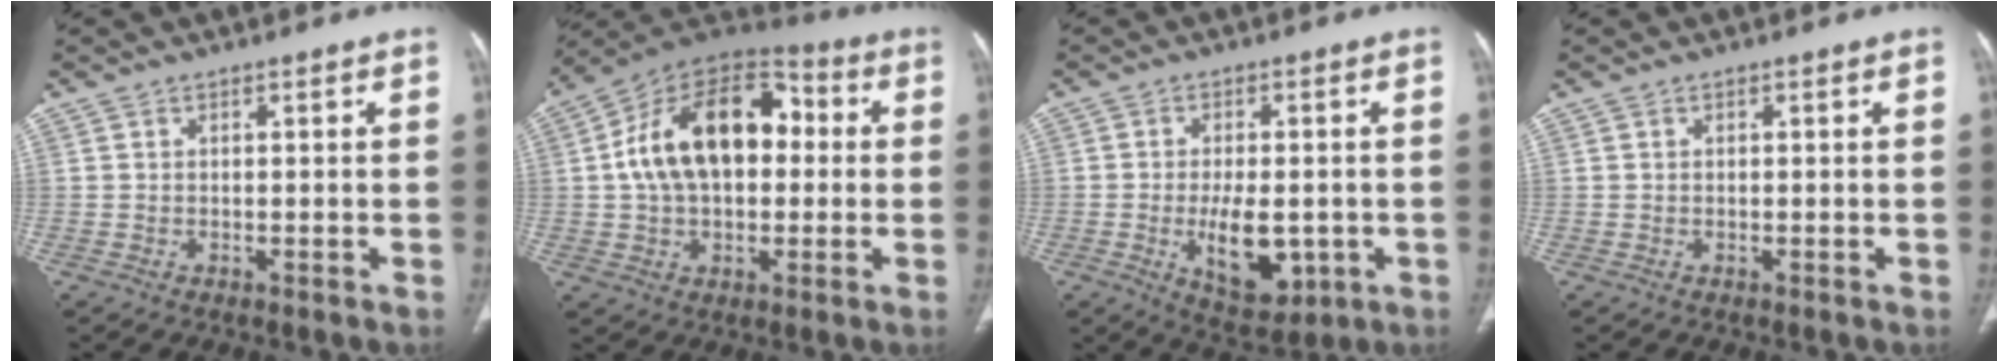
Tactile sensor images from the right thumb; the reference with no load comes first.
{"total": 20.3, "force": [2.0, 12.7, 15.8], "torque": [-0.245, 0.037, 0.029]}
{"total": 10.6, "force": [-2.4, 5.4, 8.8], "torque": [-0.121, -0.006, -0.022]}
{"total": 0.0}